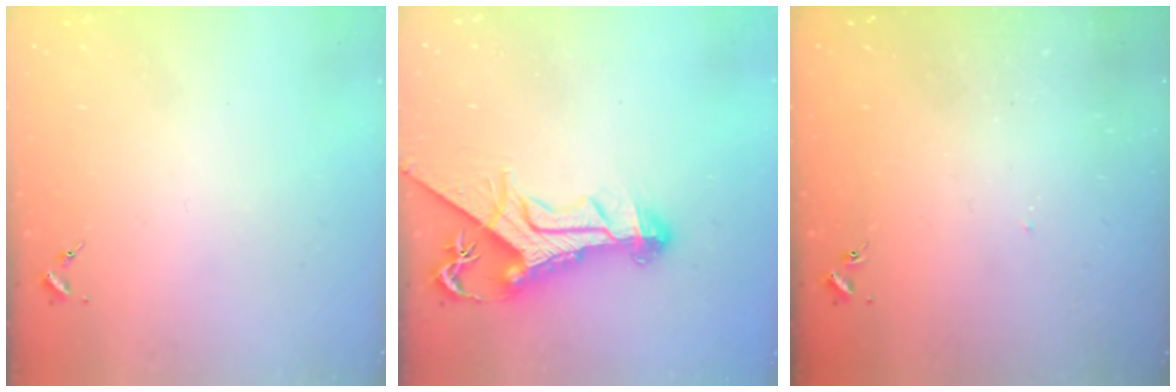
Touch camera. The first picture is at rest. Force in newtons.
{"total": 15.6, "press": 15.5, "slide": 1.4}
{"total": 2.7, "press": 2.7, "slide": 0.1}